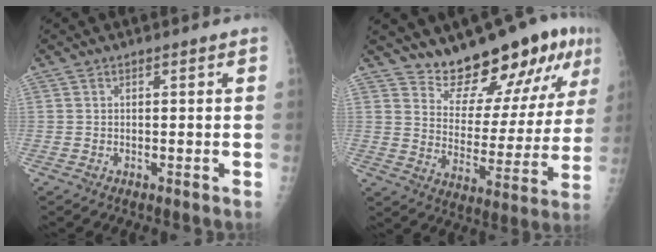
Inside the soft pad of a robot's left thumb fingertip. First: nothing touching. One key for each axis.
{"total": 16.1, "fx": 12.0, "fy": 5.4, "fz": 9.2, "tx": -0.088, "ty": -0.084, "tz": 0.190}